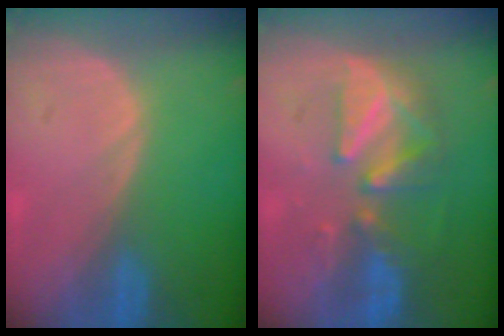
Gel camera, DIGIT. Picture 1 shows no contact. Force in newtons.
{"total": 8.1, "press": 7.9, "slide": 2.0}